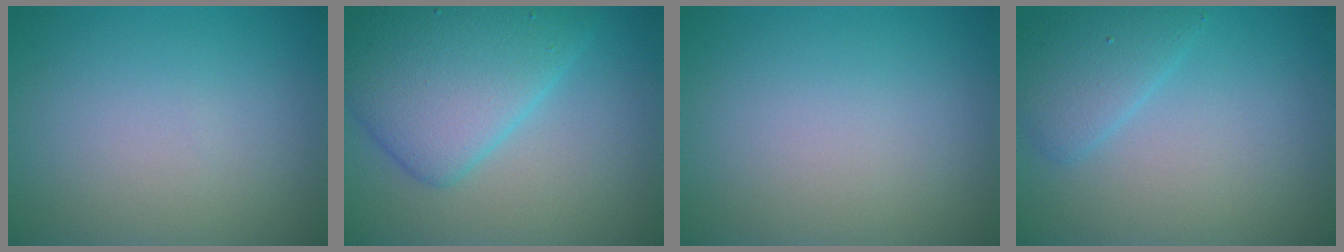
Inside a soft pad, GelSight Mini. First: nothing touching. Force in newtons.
{"total": 7.6, "press": 7.6, "slide": 0.1}
{"total": 0.0}
{"total": 2.7, "press": 2.7, "slide": 0.2}